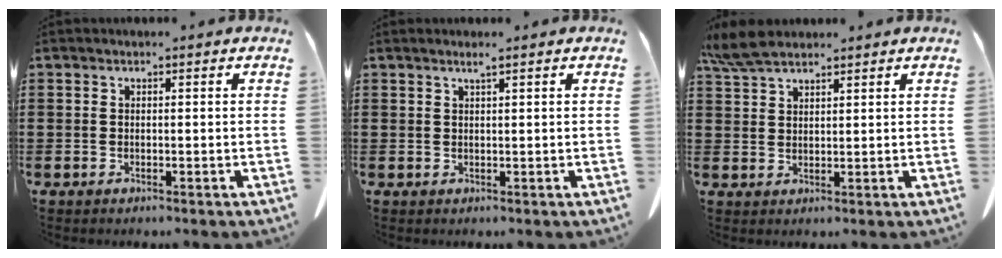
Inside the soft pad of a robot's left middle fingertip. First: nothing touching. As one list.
[{"total": 1.3, "force": [0.9, -0.2, 0.9], "torque": [-0.018, -0.004, 0.019]}, {"total": 5.3, "force": [4.4, 1.3, 2.7], "torque": [-0.072, -0.007, 0.083]}]